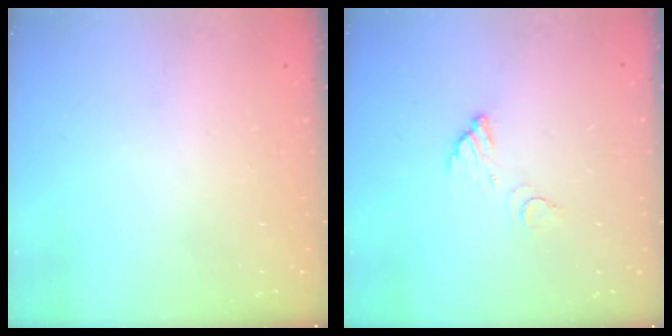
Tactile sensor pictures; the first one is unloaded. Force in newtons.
{"total": 3.5, "press": 3.5, "slide": 0.2}